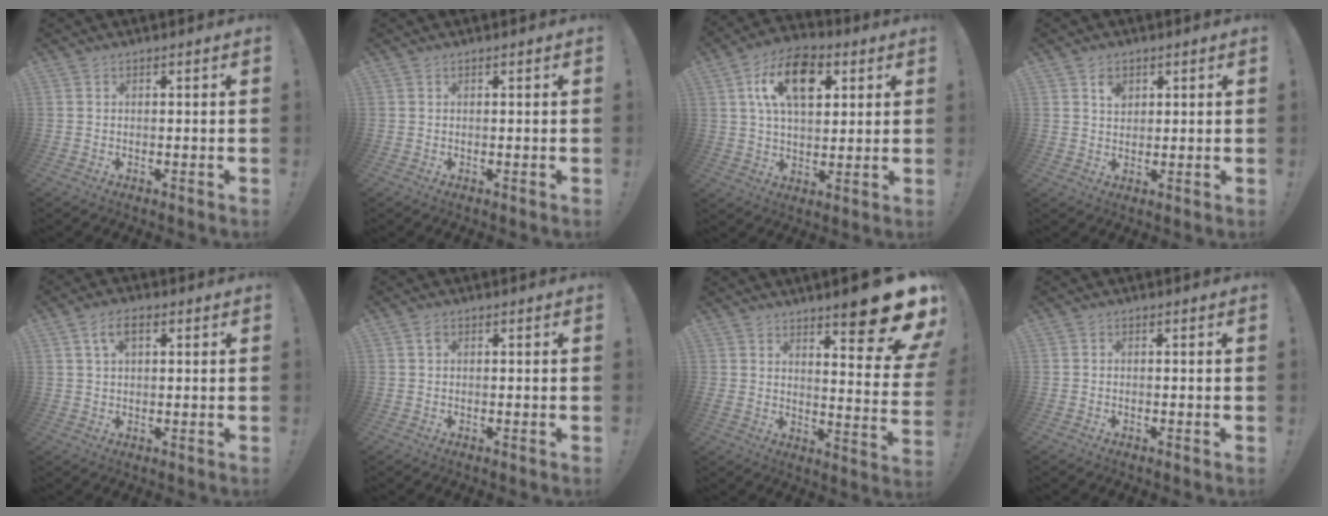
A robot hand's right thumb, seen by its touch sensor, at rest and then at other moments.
{"total": 0.0}
{"total": 16.3, "force": [6.3, 9.7, 11.5], "torque": [-0.178, -0.004, 0.114]}
{"total": 3.5, "force": [1.9, 2.5, 1.6], "torque": [-0.010, -0.010, 0.029]}
{"total": 5.6, "force": [2.2, 3.1, 4.2], "torque": [-0.069, 0.004, 0.039]}
{"total": 0.8, "force": [0.3, 0.5, 0.5], "torque": [-0.002, -0.002, 0.004]}
{"total": 14.6, "force": [9.8, 1.6, 10.7], "torque": [-0.129, -0.091, 0.145]}
{"total": 0.0}